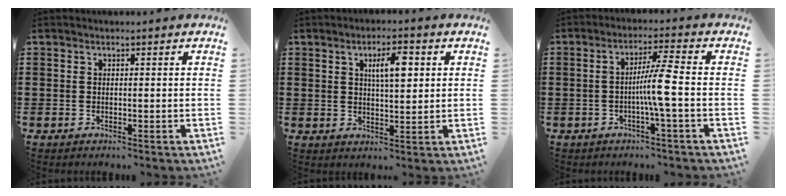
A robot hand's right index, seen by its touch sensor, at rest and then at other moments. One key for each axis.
{"total": 5.4, "fx": 1.7, "fy": 1.8, "fz": 4.8, "tx": -0.085, "ty": 0.003, "tz": 0.022}
{"total": 5.5, "fx": -1.1, "fy": -0.5, "fz": 5.3, "tx": -0.096, "ty": -0.003, "tz": -0.027}